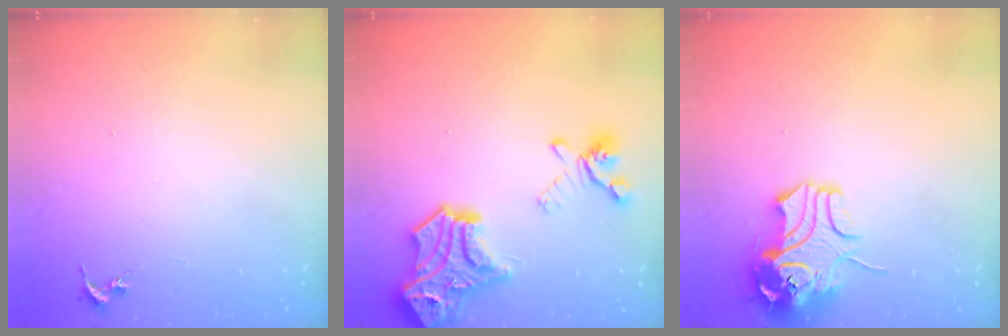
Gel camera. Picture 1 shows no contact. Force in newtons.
{"total": 24.0, "press": 24.0, "slide": 1.3}
{"total": 12.1, "press": 12.0, "slide": 1.7}